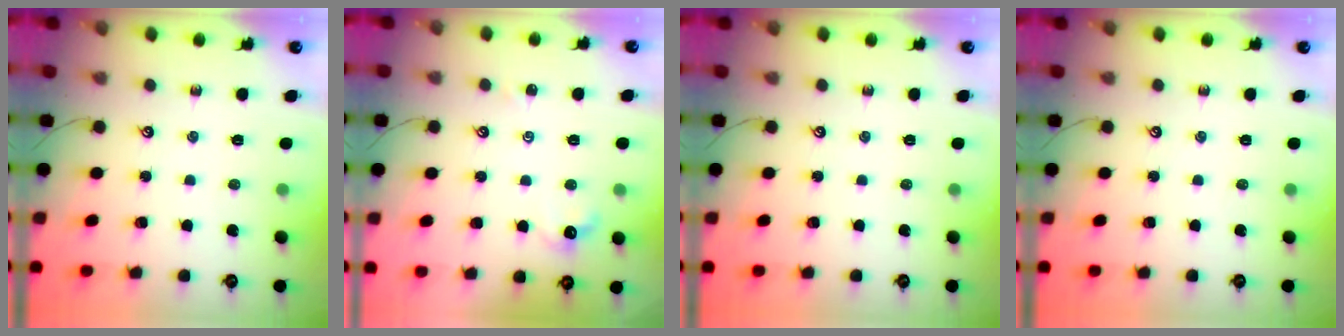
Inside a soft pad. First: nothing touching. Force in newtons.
{"total": 2.7, "press": 2.7, "slide": 0.5}
{"total": 0.0}
{"total": 0.0}